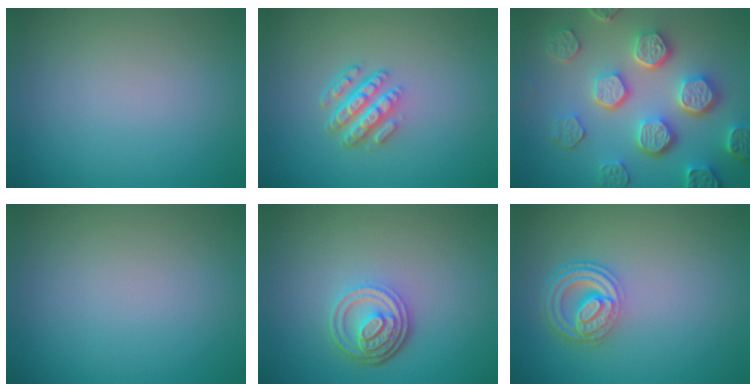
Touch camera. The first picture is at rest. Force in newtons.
{"total": 4.2, "press": 3.1, "slide": 2.9}
{"total": 7.3, "press": 5.8, "slide": 4.3}
{"total": 0.0}
{"total": 4.6, "press": 3.5, "slide": 3.0}
{"total": 4.5, "press": 3.4, "slide": 3.0}